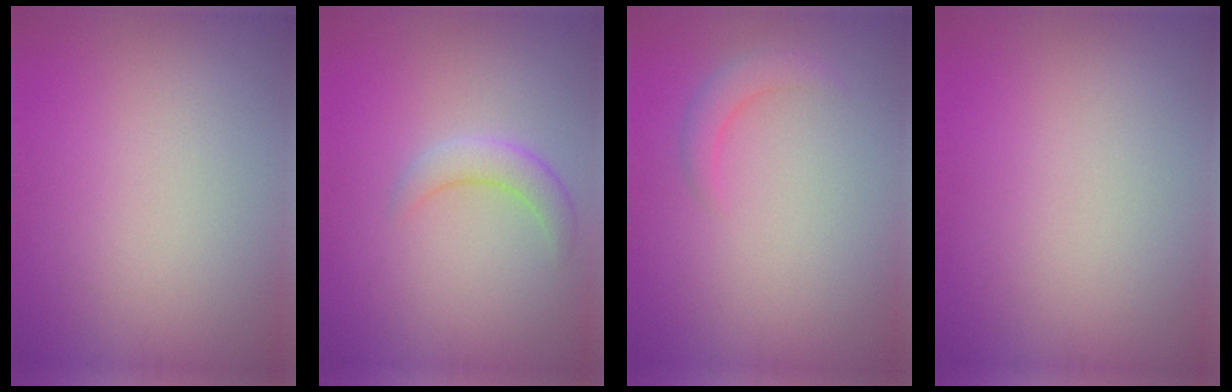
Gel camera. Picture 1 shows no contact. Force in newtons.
{"total": 2.4, "press": 2.4, "slide": 0.2}
{"total": 1.7, "press": 1.7, "slide": 0.2}
{"total": 0.0}